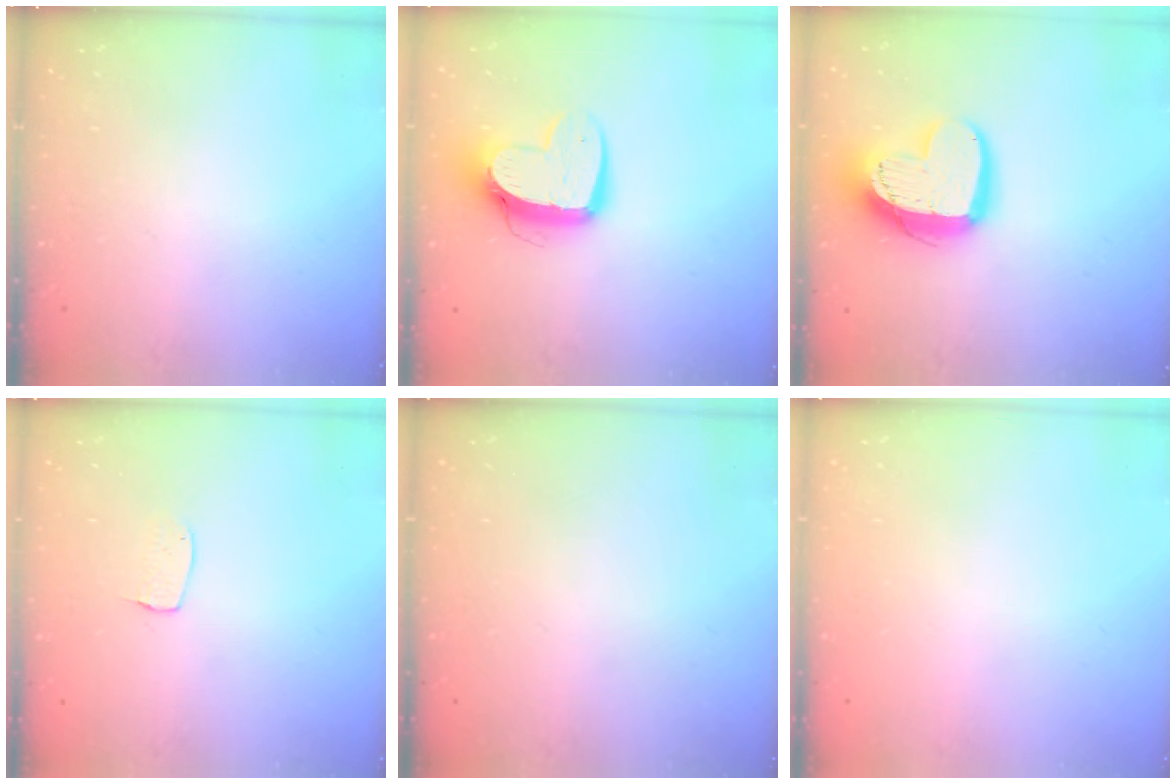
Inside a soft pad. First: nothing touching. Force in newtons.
{"total": 12.2, "press": 12.1, "slide": 1.3}
{"total": 14.7, "press": 14.6, "slide": 1.2}
{"total": 5.3, "press": 5.3, "slide": 0.3}
{"total": 0.0}
{"total": 0.0}